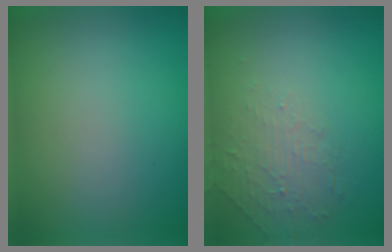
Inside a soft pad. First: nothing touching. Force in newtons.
{"total": 2.0, "press": 0.9, "slide": 1.8}